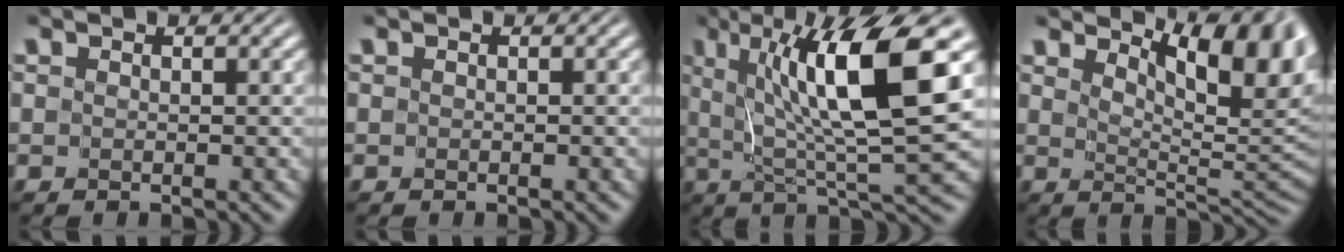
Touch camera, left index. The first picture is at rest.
{"total": 0.0}
{"total": 11.0, "force": [3.3, 2.0, 10.3], "torque": [-0.148, -0.002, 0.059]}
{"total": 8.6, "force": [4.6, 3.0, 6.6], "torque": [-0.089, 0.002, 0.064]}